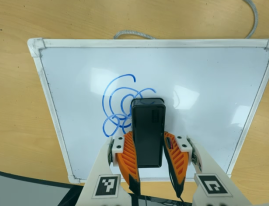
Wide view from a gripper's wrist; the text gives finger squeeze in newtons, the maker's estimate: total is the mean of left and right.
{"total": 10.7, "left": 10.5, "right": 10.9}